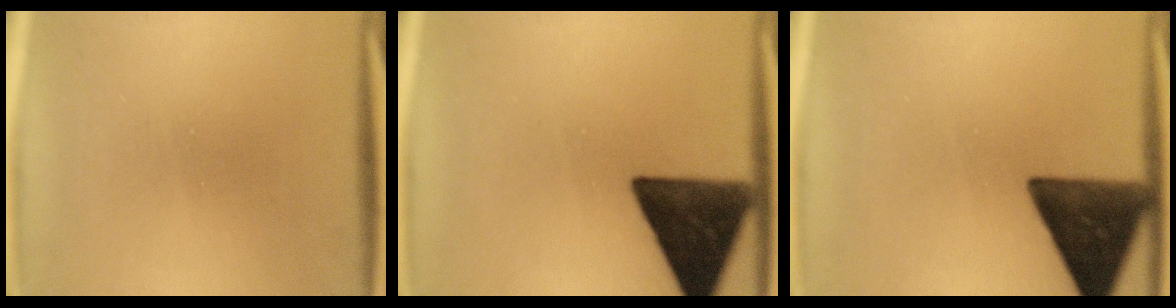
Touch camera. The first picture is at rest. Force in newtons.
{"total": 15.1}
{"total": 14.5}